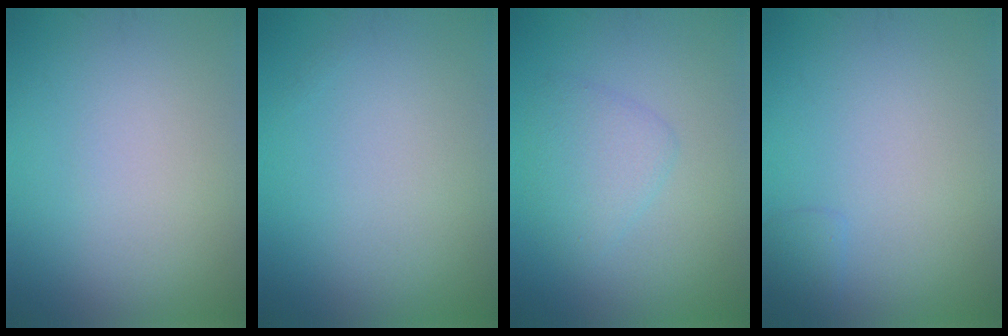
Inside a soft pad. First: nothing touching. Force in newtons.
{"total": 0.0}
{"total": 2.6, "press": 2.6, "slide": 0.3}
{"total": 0.9, "press": 0.9, "slide": 0.1}